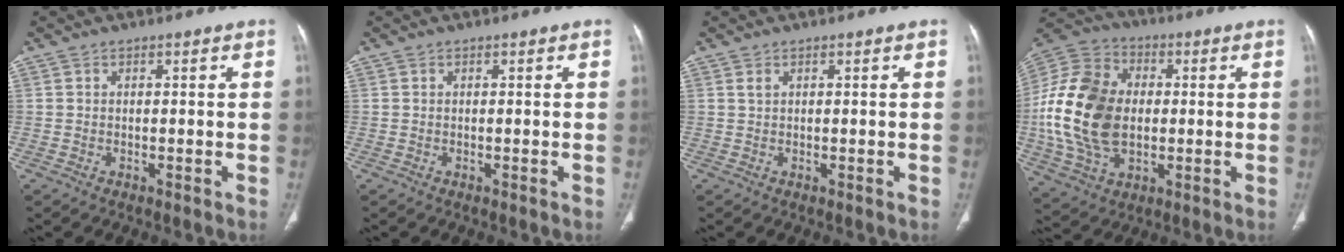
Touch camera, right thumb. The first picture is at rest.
{"total": 0.0}
{"total": 0.8, "force": [0.2, 0.0, 0.7], "torque": [-0.019, 0.001, 0.006]}
{"total": 20.6, "force": [-0.5, 14.4, 14.8], "torque": [-0.294, 0.011, -0.005]}